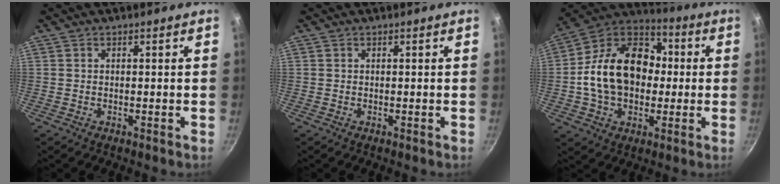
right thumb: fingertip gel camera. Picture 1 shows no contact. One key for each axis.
{"total": 0.0}
{"total": 18.2, "fx": -0.2, "fy": 13.1, "fz": 12.7, "tx": -0.186, "ty": 0.041, "tz": -0.018}